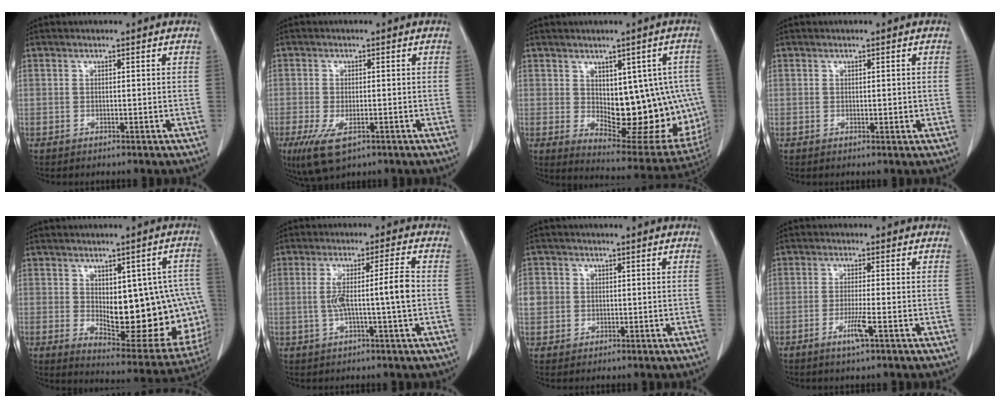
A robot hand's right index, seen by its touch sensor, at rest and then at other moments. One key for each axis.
{"total": 6.5, "fx": -3.2, "fy": 2.8, "fz": 4.9, "tx": -0.094, "ty": -0.015, "tz": -0.047}
{"total": 17.7, "fx": -0.7, "fy": 8.4, "fz": 15.6, "tx": -0.163, "ty": 0.005, "tz": 0.019}
{"total": 1.2, "fx": 0.0, "fy": 0.6, "fz": 1.0, "tx": -0.012, "ty": -0.003, "tz": 0.002}
{"total": 19.8, "fx": -1.2, "fy": 8.1, "fz": 18.0, "tx": -0.180, "ty": 0.014, "tz": 0.016}
{"total": 7.2, "fx": -0.5, "fy": -0.5, "fz": 7.1, "tx": -0.131, "ty": 0.013, "tz": -0.005}
{"total": 5.3, "fx": 0.6, "fy": 5.0, "fz": 1.7, "tx": -0.047, "ty": 0.014, "tz": 0.014}
{"total": 3.6, "fx": -1.7, "fy": -0.3, "fz": 3.2, "tx": -0.064, "ty": -0.009, "tz": -0.033}